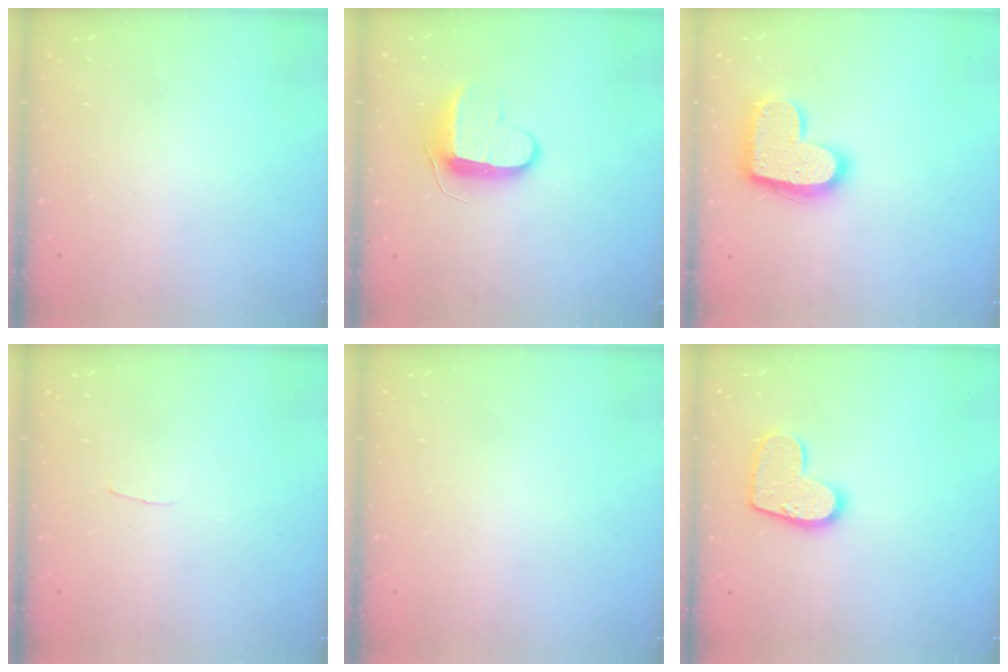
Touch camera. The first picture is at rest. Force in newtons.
{"total": 10.5, "press": 10.4, "slide": 1.0}
{"total": 17.2, "press": 17.2, "slide": 0.9}
{"total": 2.0, "press": 2.0, "slide": 0.2}
{"total": 0.6, "press": 0.6, "slide": 0.2}
{"total": 12.9, "press": 12.9, "slide": 0.8}